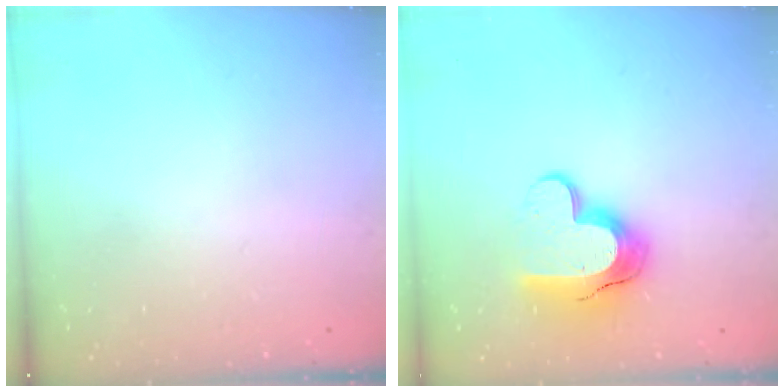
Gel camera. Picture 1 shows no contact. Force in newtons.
{"total": 14.0, "press": 14.0, "slide": 1.0}